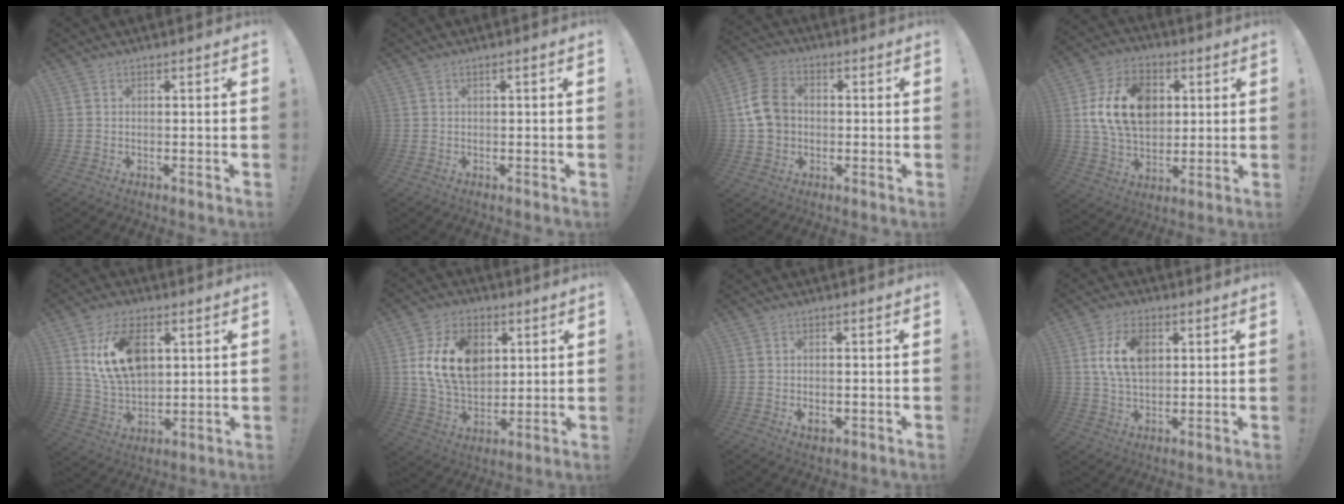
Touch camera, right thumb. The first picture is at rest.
{"total": 0.8, "force": [0.0, -0.1, 0.8], "torque": [-0.014, -0.001, -0.001]}
{"total": 11.2, "force": [0.7, 9.1, 6.4], "torque": [-0.116, 0.013, 0.018]}
{"total": 18.4, "force": [3.5, 13.4, 12.1], "torque": [-0.208, -0.008, 0.068]}
{"total": 16.0, "force": [5.3, 10.1, 11.2], "torque": [-0.198, -0.011, 0.098]}
{"total": 18.0, "force": [4.6, 12.7, 11.9], "torque": [-0.209, -0.013, 0.087]}
{"total": 2.4, "force": [-0.7, 1.3, 2.0], "torque": [-0.030, -0.001, -0.014]}
{"total": 11.9, "force": [3.1, 7.7, 8.4], "torque": [-0.154, 0.000, 0.053]}